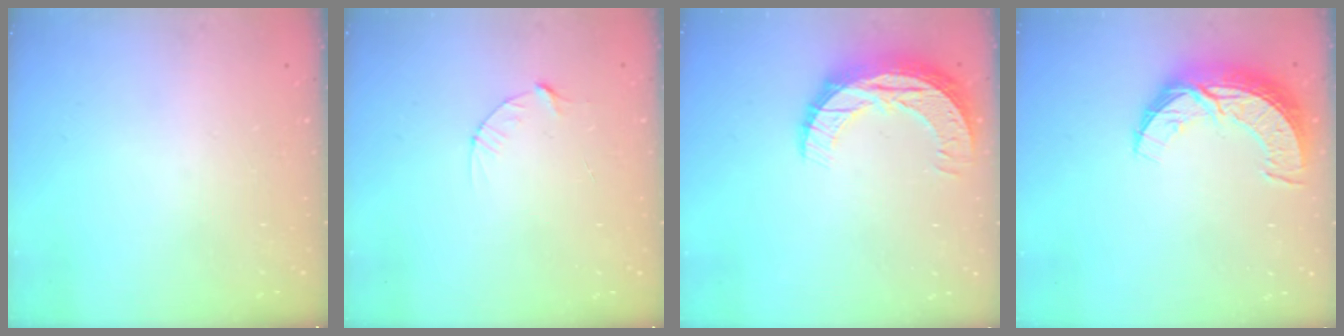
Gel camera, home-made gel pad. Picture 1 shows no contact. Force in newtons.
{"total": 3.2, "press": 3.2, "slide": 0.3}
{"total": 10.7, "press": 10.7, "slide": 0.8}
{"total": 9.7, "press": 9.7, "slide": 0.7}